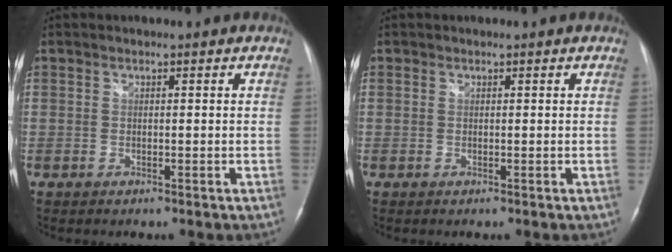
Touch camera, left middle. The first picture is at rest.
{"total": 0.0}